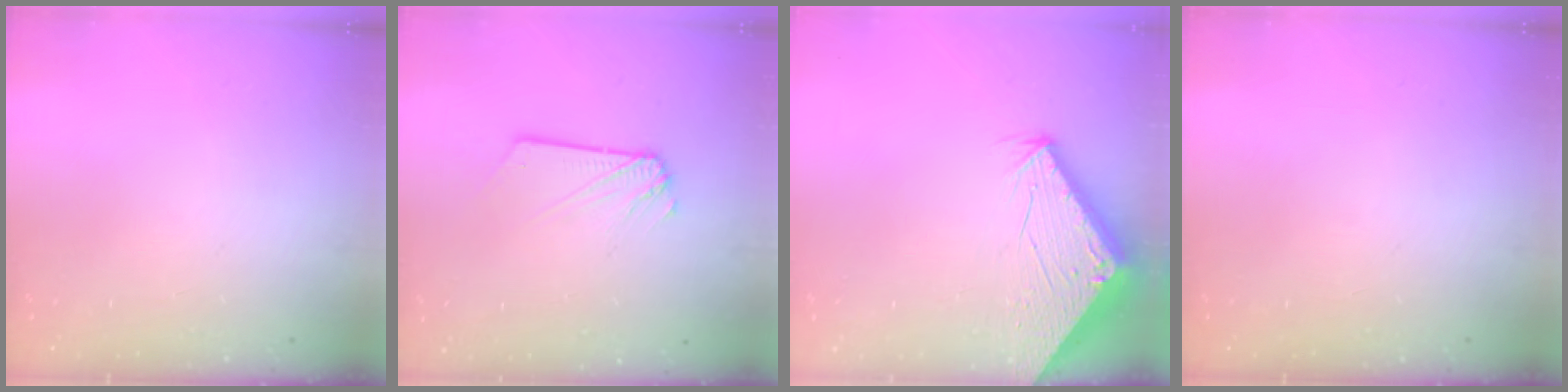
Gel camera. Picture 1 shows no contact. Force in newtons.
{"total": 2.5, "press": 2.5, "slide": 0.1}
{"total": 2.7, "press": 2.7, "slide": 0.1}
{"total": 0.0}